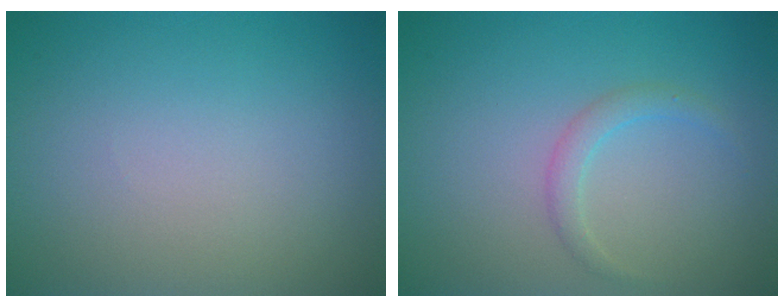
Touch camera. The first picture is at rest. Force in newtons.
{"total": 1.4, "press": 1.4, "slide": 0.1}